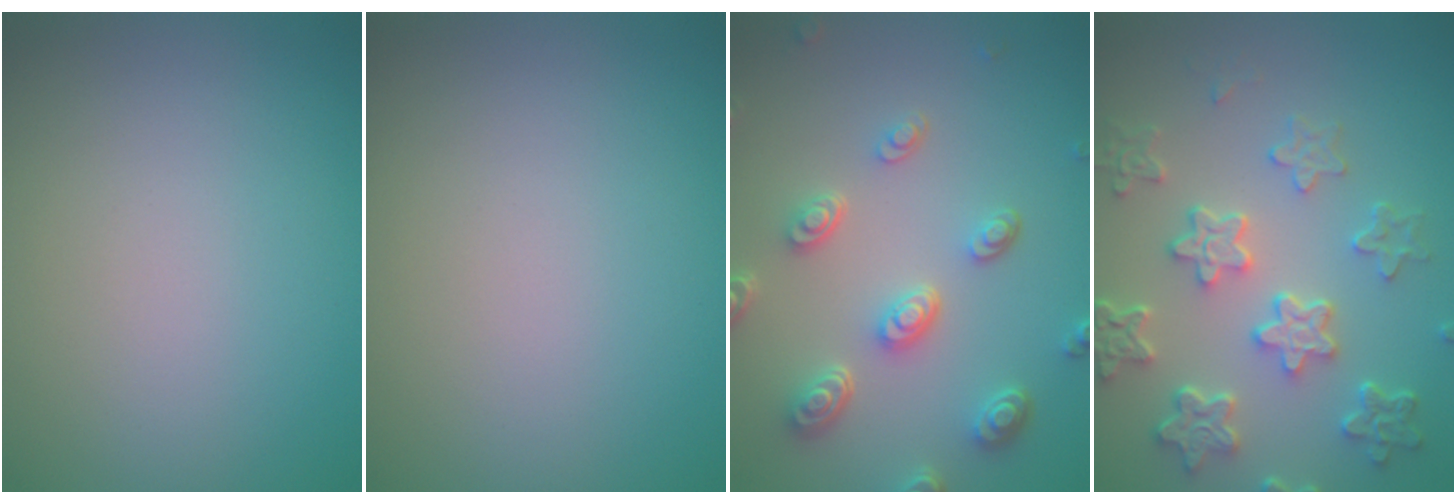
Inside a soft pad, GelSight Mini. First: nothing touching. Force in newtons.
{"total": 0.0}
{"total": 5.1, "press": 3.8, "slide": 3.4}
{"total": 6.0, "press": 4.7, "slide": 3.8}